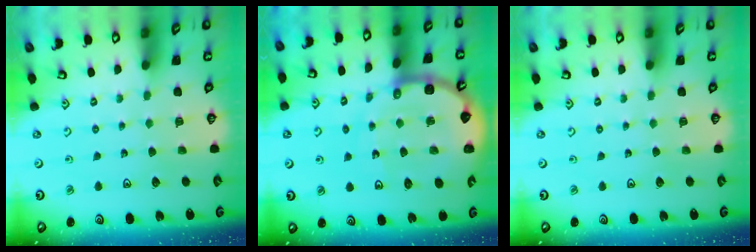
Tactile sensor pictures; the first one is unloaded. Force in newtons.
{"total": 11.7, "press": 11.6, "slide": 1.4}
{"total": 0.0}